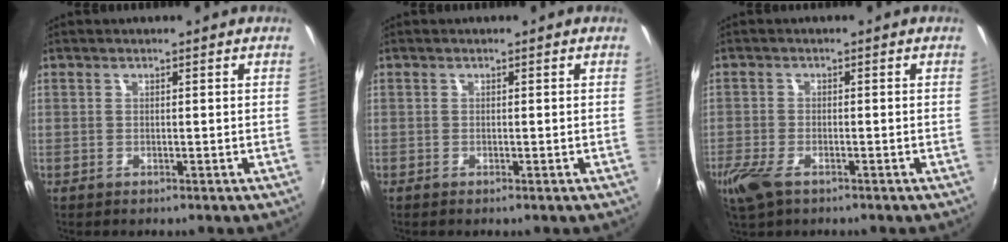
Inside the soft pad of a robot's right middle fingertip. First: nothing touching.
{"total": 0.0}
{"total": 5.7, "force": [-3.7, 2.5, 3.7], "torque": [-0.094, -0.018, -0.070]}